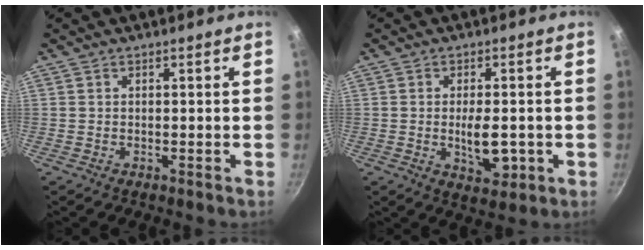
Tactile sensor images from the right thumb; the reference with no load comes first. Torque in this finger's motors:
{"motor_torque": [1.99, 1.45, 1.70, -0.90, 0.38]}